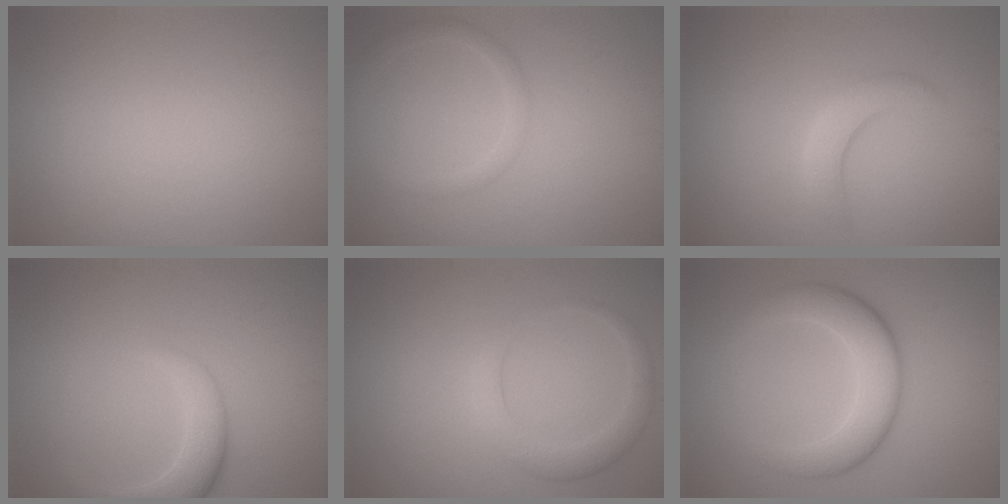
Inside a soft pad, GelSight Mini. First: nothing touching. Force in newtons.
{"total": 1.9, "press": 1.9, "slide": 0.2}
{"total": 2.5, "press": 2.5, "slide": 0.2}
{"total": 4.1, "press": 4.1, "slide": 0.3}
{"total": 2.8, "press": 2.8, "slide": 0.3}
{"total": 5.6, "press": 5.6, "slide": 0.1}